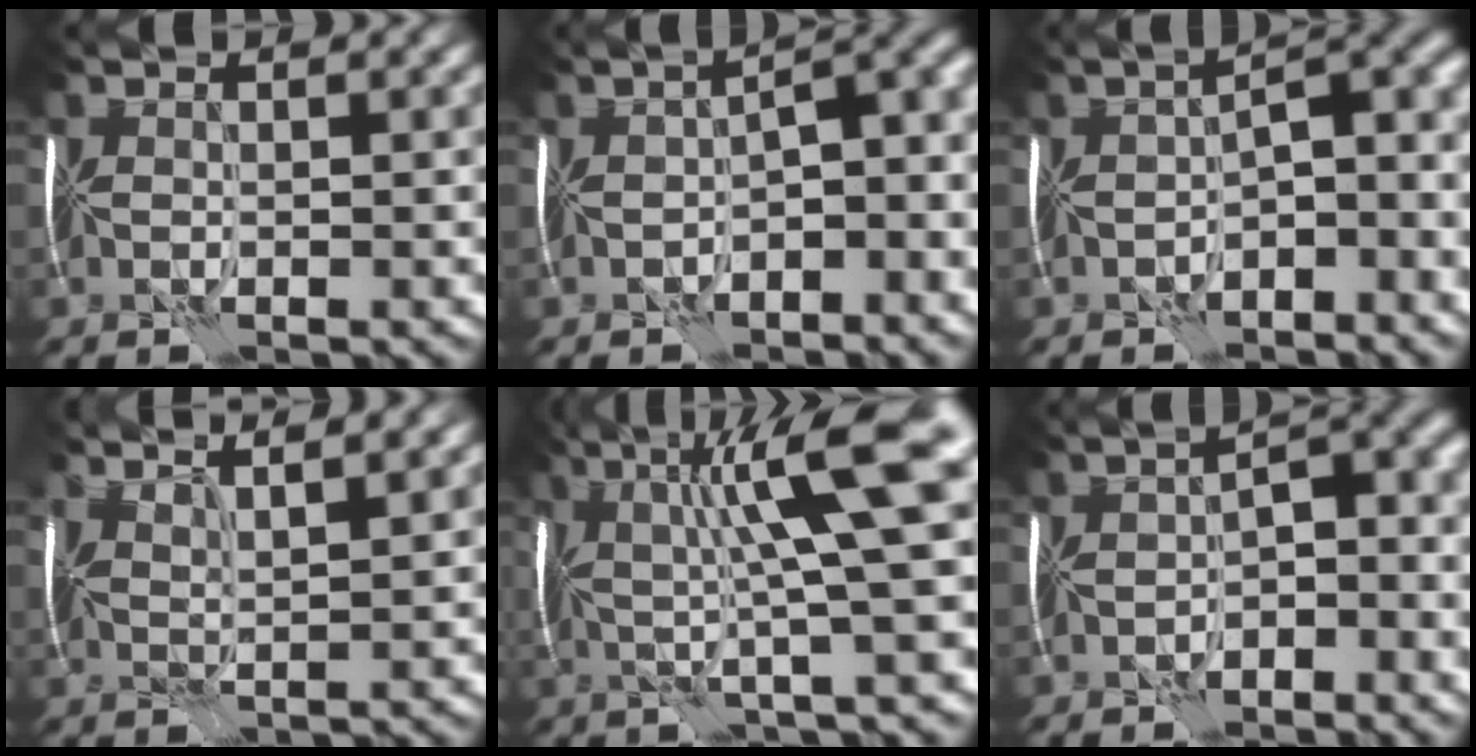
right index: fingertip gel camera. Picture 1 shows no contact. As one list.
[{"total": 6.9, "force": [-1.9, 3.0, 5.9], "torque": [-0.070, 0.010, -0.029]}, {"total": 6.6, "force": [-2.2, 2.7, 5.6], "torque": [-0.068, 0.011, -0.038]}, {"total": 4.1, "force": [3.0, 0.9, 2.7], "torque": [-0.035, 0.017, 0.032]}, {"total": 11.0, "force": [2.3, 1.6, 10.6], "torque": [-0.161, 0.016, 0.038]}, {"total": 4.7, "force": [-1.5, 2.1, 3.9], "torque": [-0.048, 0.012, -0.031]}]